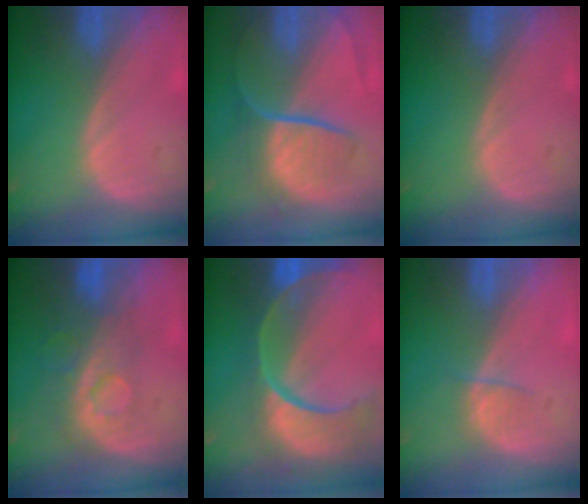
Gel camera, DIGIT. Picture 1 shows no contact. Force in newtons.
{"total": 9.2, "press": 7.6, "slide": 5.2}
{"total": 0.0}
{"total": 8.4, "press": 7.1, "slide": 4.5}
{"total": 12.6, "press": 10.1, "slide": 7.4}
{"total": 2.2, "press": 2.0, "slide": 0.9}